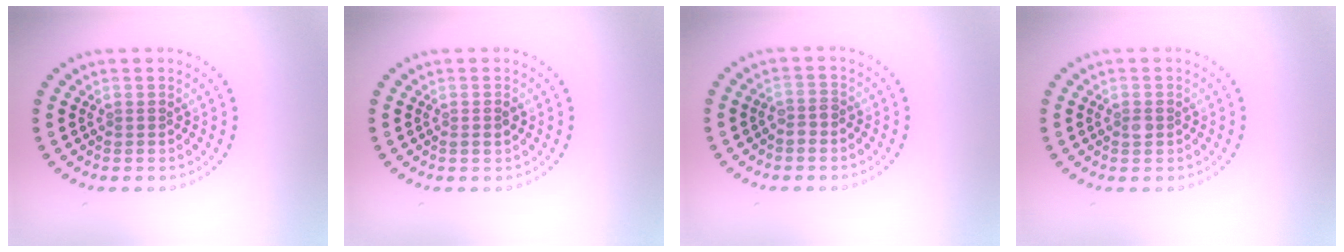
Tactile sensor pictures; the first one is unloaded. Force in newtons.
{"total": 1.0, "press": 0.9, "slide": 0.3}
{"total": 1.3, "press": 1.2, "slide": 0.6}
{"total": 0.9, "press": 0.9, "slide": 0.0}